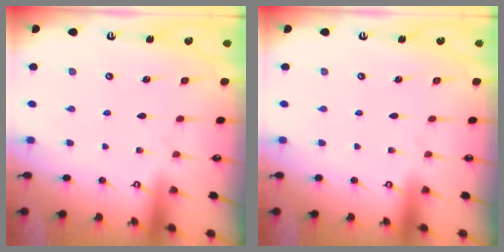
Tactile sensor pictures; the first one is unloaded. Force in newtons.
{"total": 0.0}